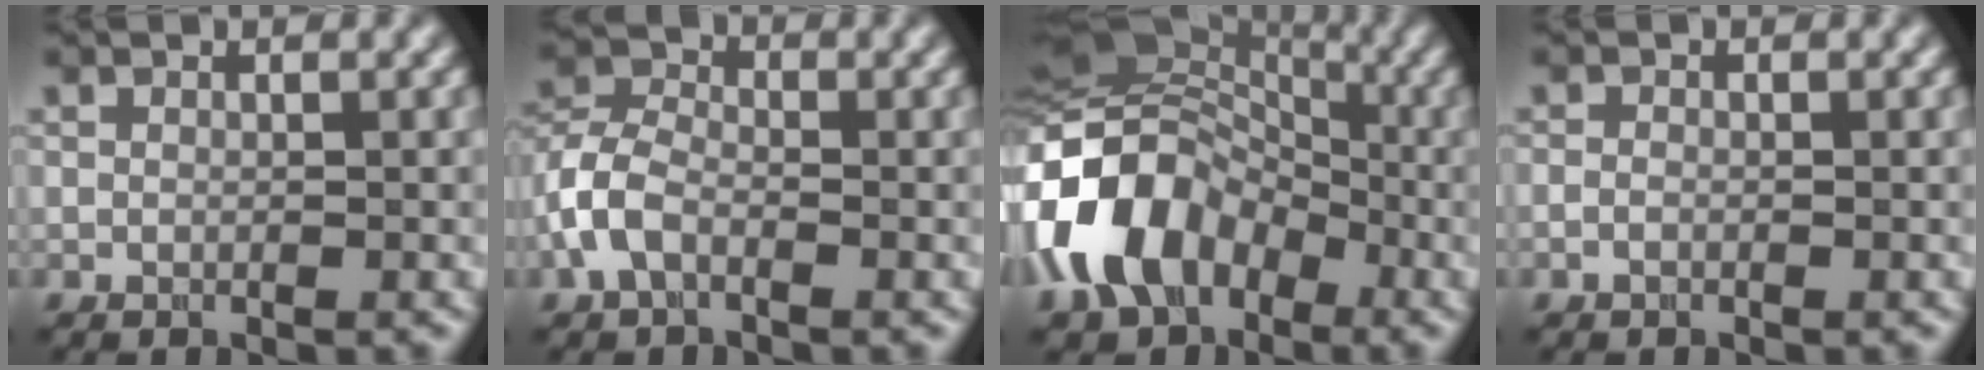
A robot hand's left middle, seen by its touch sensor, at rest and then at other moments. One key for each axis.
{"total": 4.0, "fx": -1.7, "fy": 2.4, "fz": 2.7, "tx": -0.064, "ty": 0.011, "tz": -0.047}
{"total": 11.9, "fx": -4.0, "fy": 8.2, "fz": 7.6, "tx": -0.148, "ty": 0.019, "tz": -0.097}
{"total": 0.7, "fx": -0.4, "fy": 0.4, "fz": 0.4, "tx": -0.009, "ty": -0.001, "tz": -0.009}